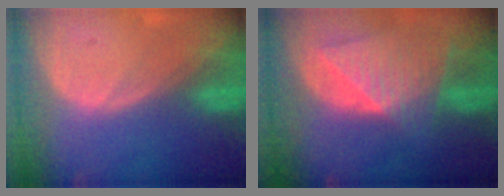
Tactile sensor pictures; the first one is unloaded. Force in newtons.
{"total": 9.2, "press": 8.2, "slide": 4.2}